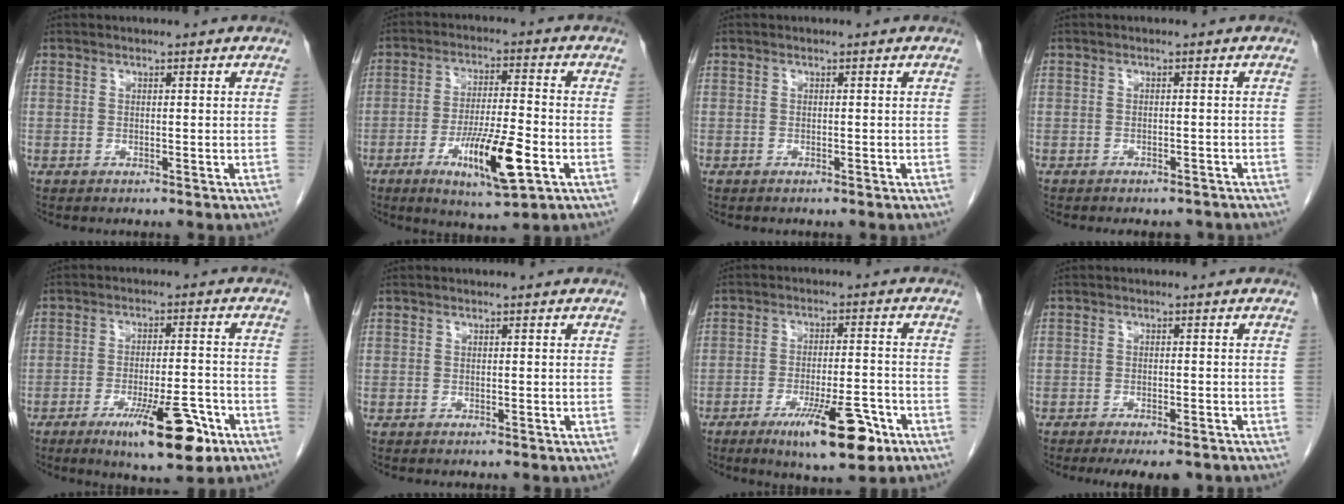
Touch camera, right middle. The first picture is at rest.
{"total": 11.4, "force": [-4.5, 1.4, 10.4], "torque": [-0.185, -0.018, -0.073]}
{"total": 0.0}
{"total": 4.4, "force": [-3.9, 1.6, 1.0], "torque": [-0.009, 0.001, -0.045]}
{"total": 11.0, "force": [-6.1, 1.9, 9.0], "torque": [-0.138, -0.012, -0.089]}
{"total": 0.0}
{"total": 10.8, "force": [-6.1, 1.9, 8.7], "torque": [-0.136, -0.012, -0.091]}
{"total": 6.9, "force": [-5.6, 1.9, 3.6], "torque": [-0.041, -0.008, -0.077]}